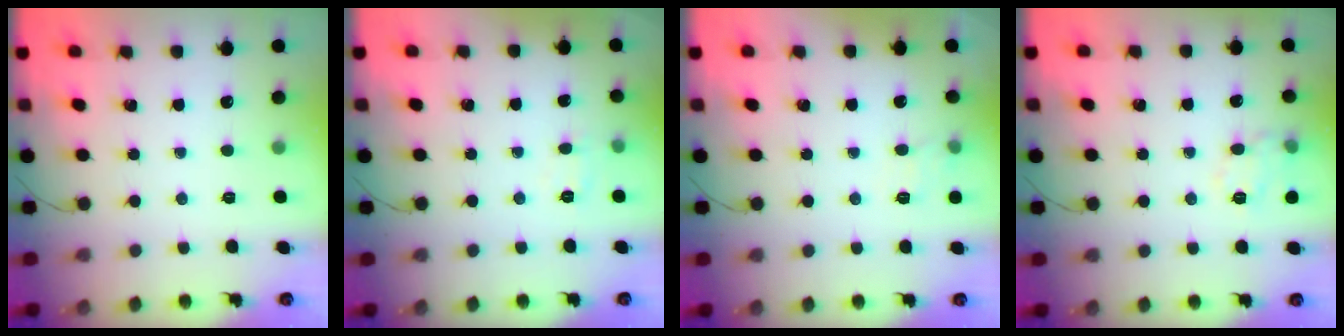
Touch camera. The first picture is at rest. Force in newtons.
{"total": 5.8, "press": 5.6, "slide": 1.4}
{"total": 4.2, "press": 3.7, "slide": 2.0}
{"total": 10.2, "press": 10.2, "slide": 0.7}